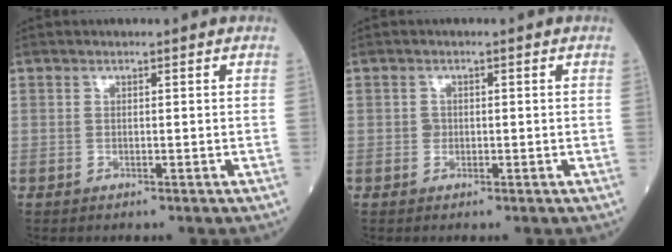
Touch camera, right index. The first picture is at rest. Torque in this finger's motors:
{"motor_torque": [-0.09, -0.02, -0.03, 0.00]}